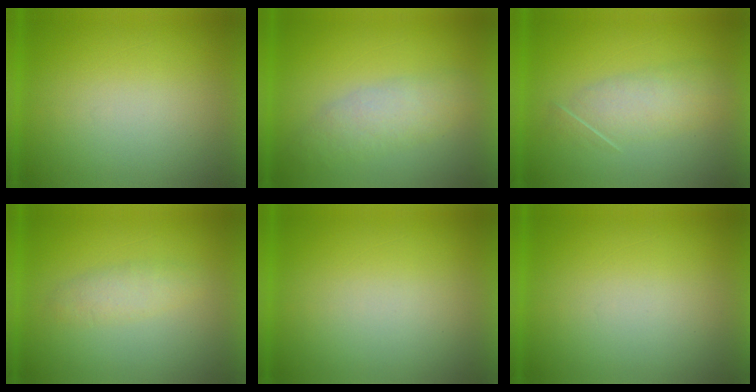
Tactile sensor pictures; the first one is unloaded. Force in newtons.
{"total": 2.8}
{"total": 3.4}
{"total": 2.3}
{"total": 3.0}
{"total": 0.0}